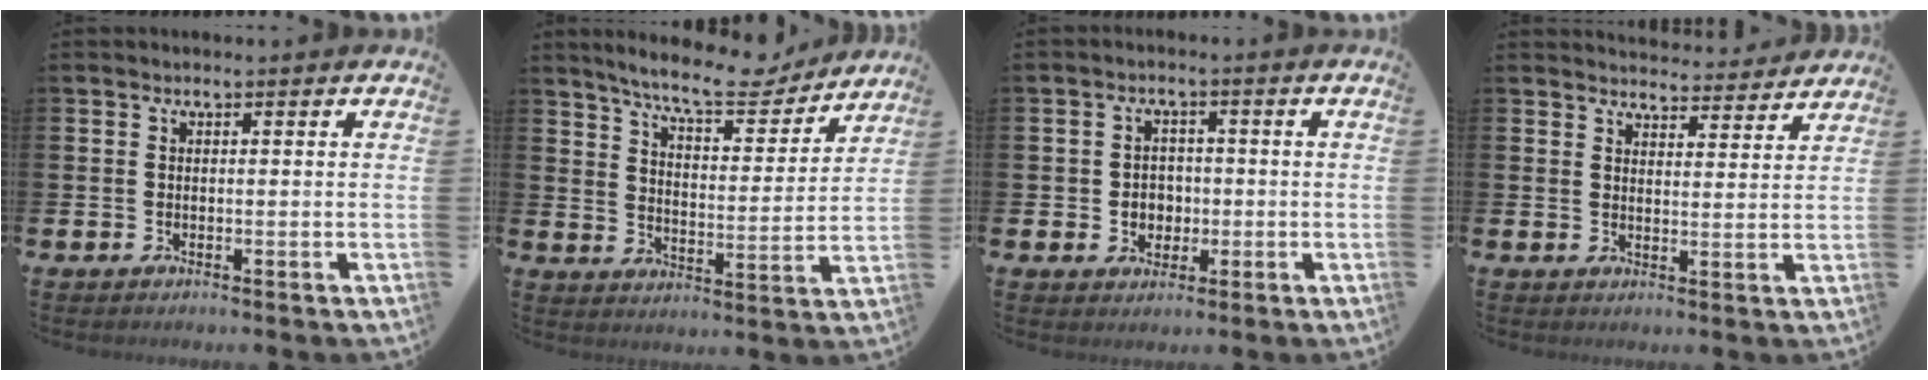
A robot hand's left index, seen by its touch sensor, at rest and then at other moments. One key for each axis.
{"total": 9.7, "fx": 8.8, "fy": 1.6, "fz": 3.6, "tx": -0.091, "ty": -0.046, "tz": 0.154}
{"total": 3.0, "fx": -0.2, "fy": 2.9, "fz": 1.0, "tx": -0.010, "ty": -0.001, "tz": -0.015}
{"total": 4.3, "fx": 4.3, "fy": 0.6, "fz": 0.1, "tx": -0.003, "ty": -0.031, "tz": 0.076}